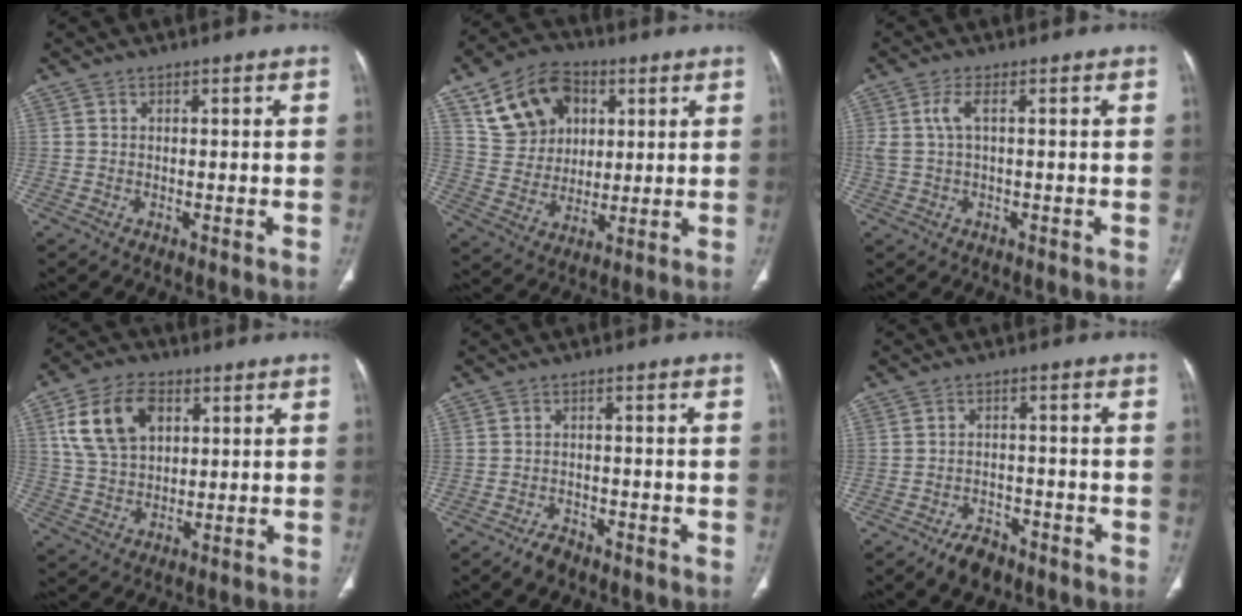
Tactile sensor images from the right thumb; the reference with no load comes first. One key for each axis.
{"total": 15.2, "fx": 6.1, "fy": 11.4, "fz": 8.1, "tx": -0.107, "ty": -0.004, "tz": 0.111}
{"total": 3.7, "fx": 0.8, "fy": 1.9, "fz": 3.1, "tx": -0.075, "ty": 0.008, "tz": 0.017}
{"total": 12.7, "fx": 4.3, "fy": 8.7, "fz": 8.3, "tx": -0.137, "ty": 0.001, "tz": 0.082}
{"total": 2.8, "fx": -2.2, "fy": 1.5, "fz": 0.9, "tx": -0.014, "ty": 0.011, "tz": -0.033}
{"total": 4.9, "fx": -3.5, "fy": 2.7, "fz": 2.0, "tx": -0.022, "ty": 0.020, "tz": -0.054}